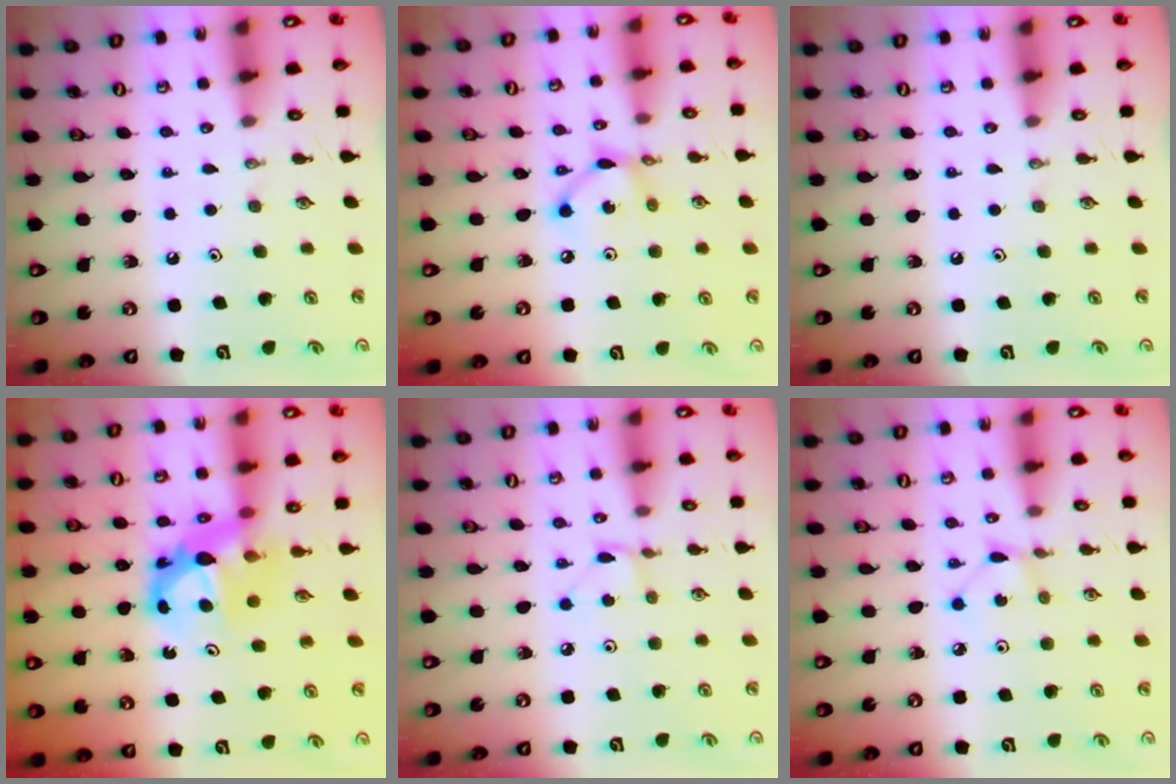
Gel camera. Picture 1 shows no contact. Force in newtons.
{"total": 7.9, "press": 7.9, "slide": 0.3}
{"total": 0.0}
{"total": 8.1, "press": 8.1, "slide": 0.5}
{"total": 2.4, "press": 2.3, "slide": 0.3}
{"total": 2.5, "press": 2.4, "slide": 0.3}